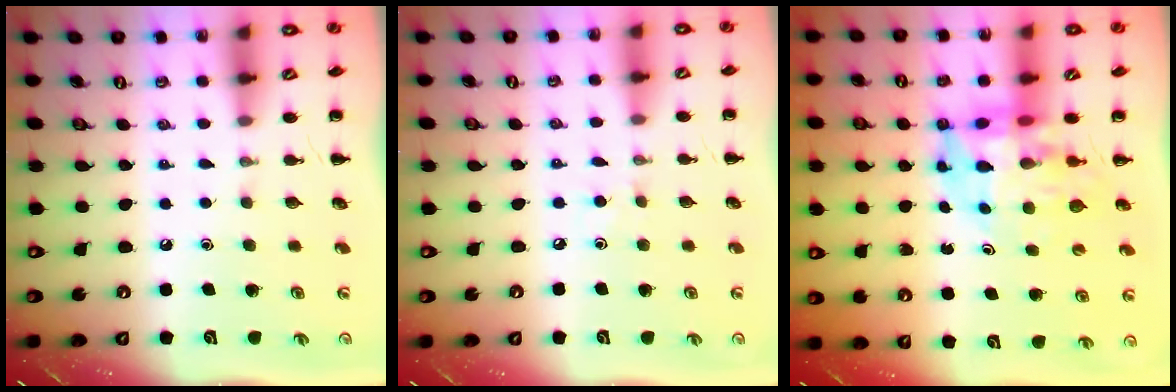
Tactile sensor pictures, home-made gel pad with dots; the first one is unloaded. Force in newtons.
{"total": 2.5, "press": 2.3, "slide": 0.9}
{"total": 9.5, "press": 8.9, "slide": 3.4}